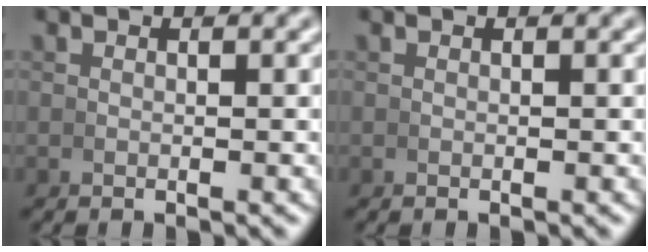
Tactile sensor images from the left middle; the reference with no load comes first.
{"total": 0.0}